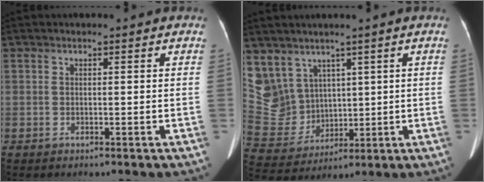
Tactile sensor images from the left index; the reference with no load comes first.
{"total": 9.7, "force": [5.9, 7.6, 1.1], "torque": [-0.049, 0.015, 0.147]}